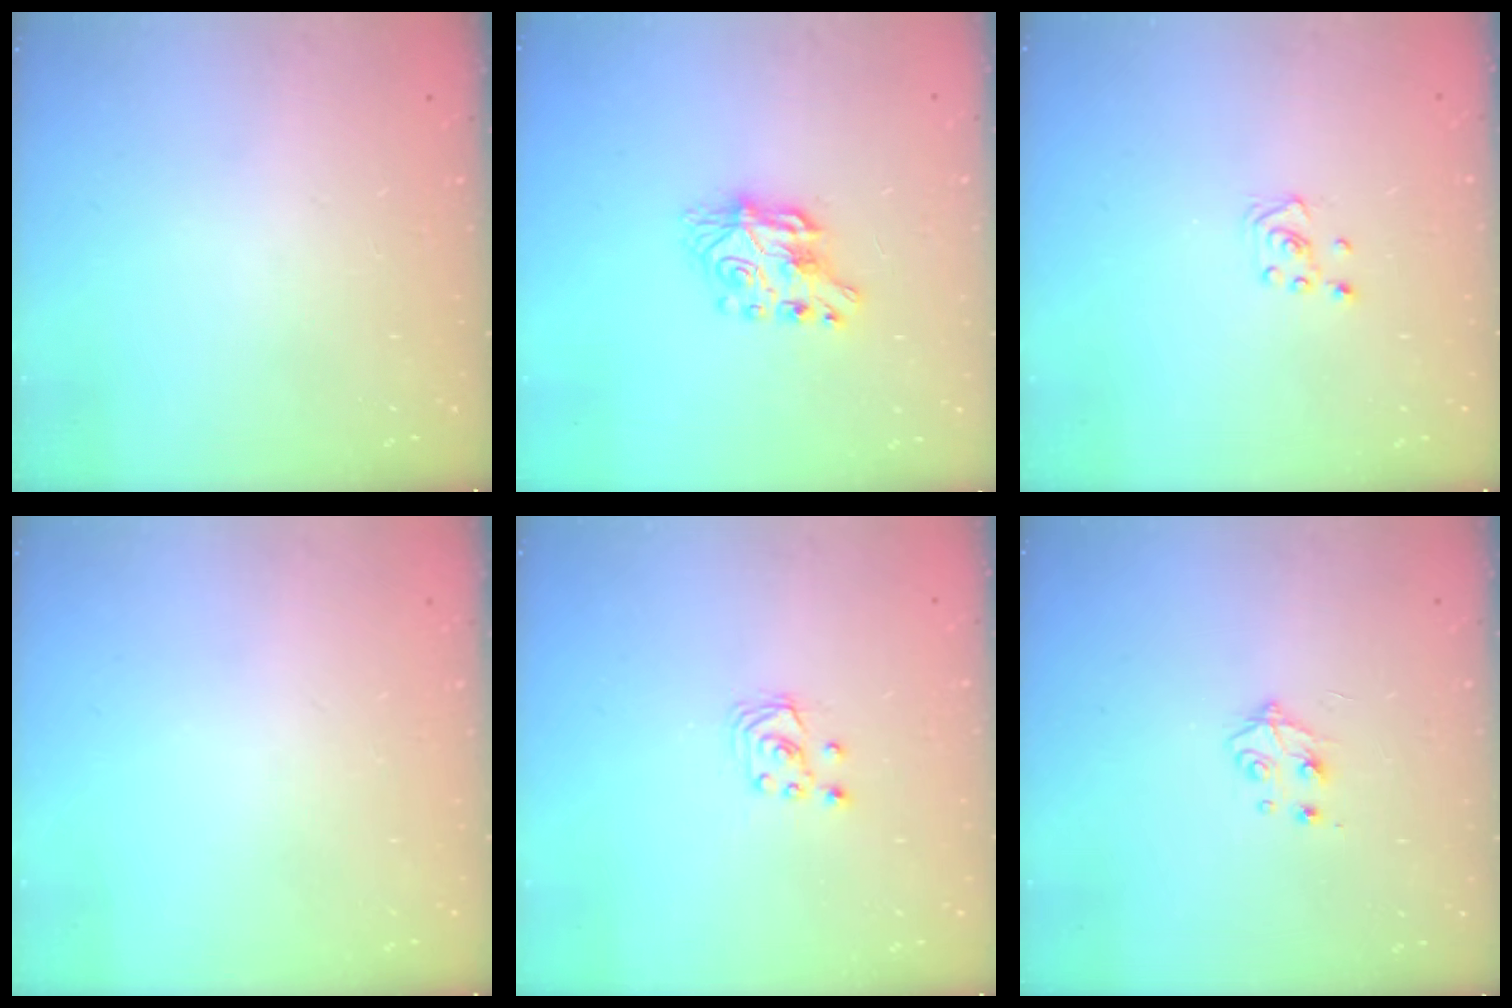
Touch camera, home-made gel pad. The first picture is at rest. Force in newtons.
{"total": 7.7, "press": 7.6, "slide": 0.7}
{"total": 3.1, "press": 3.1, "slide": 0.3}
{"total": 0.0}
{"total": 2.6, "press": 2.6, "slide": 0.3}
{"total": 4.9, "press": 4.9, "slide": 0.7}